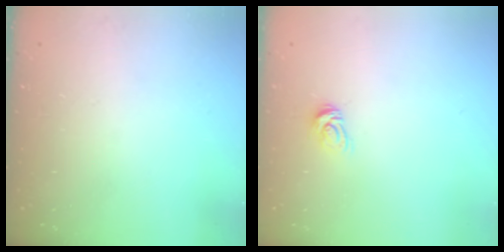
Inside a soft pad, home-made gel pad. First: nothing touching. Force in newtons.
{"total": 5.1, "press": 5.1, "slide": 0.4}